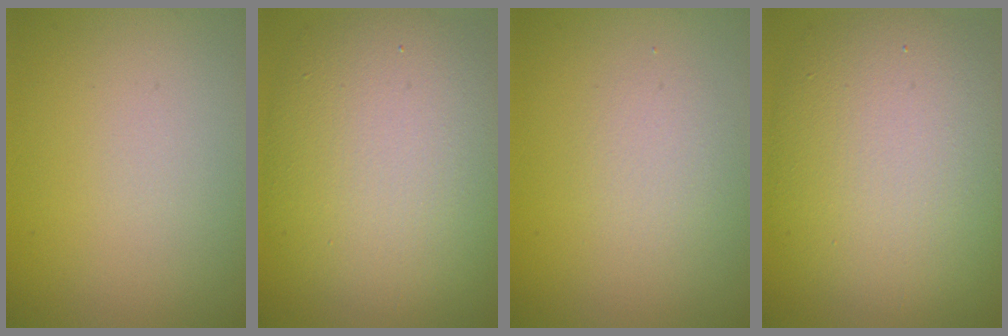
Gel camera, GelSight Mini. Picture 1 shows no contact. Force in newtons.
{"total": 10.9, "press": 10.9, "slide": 0.6}
{"total": 1.6, "press": 1.6, "slide": 0.0}
{"total": 10.9, "press": 10.9, "slide": 0.6}